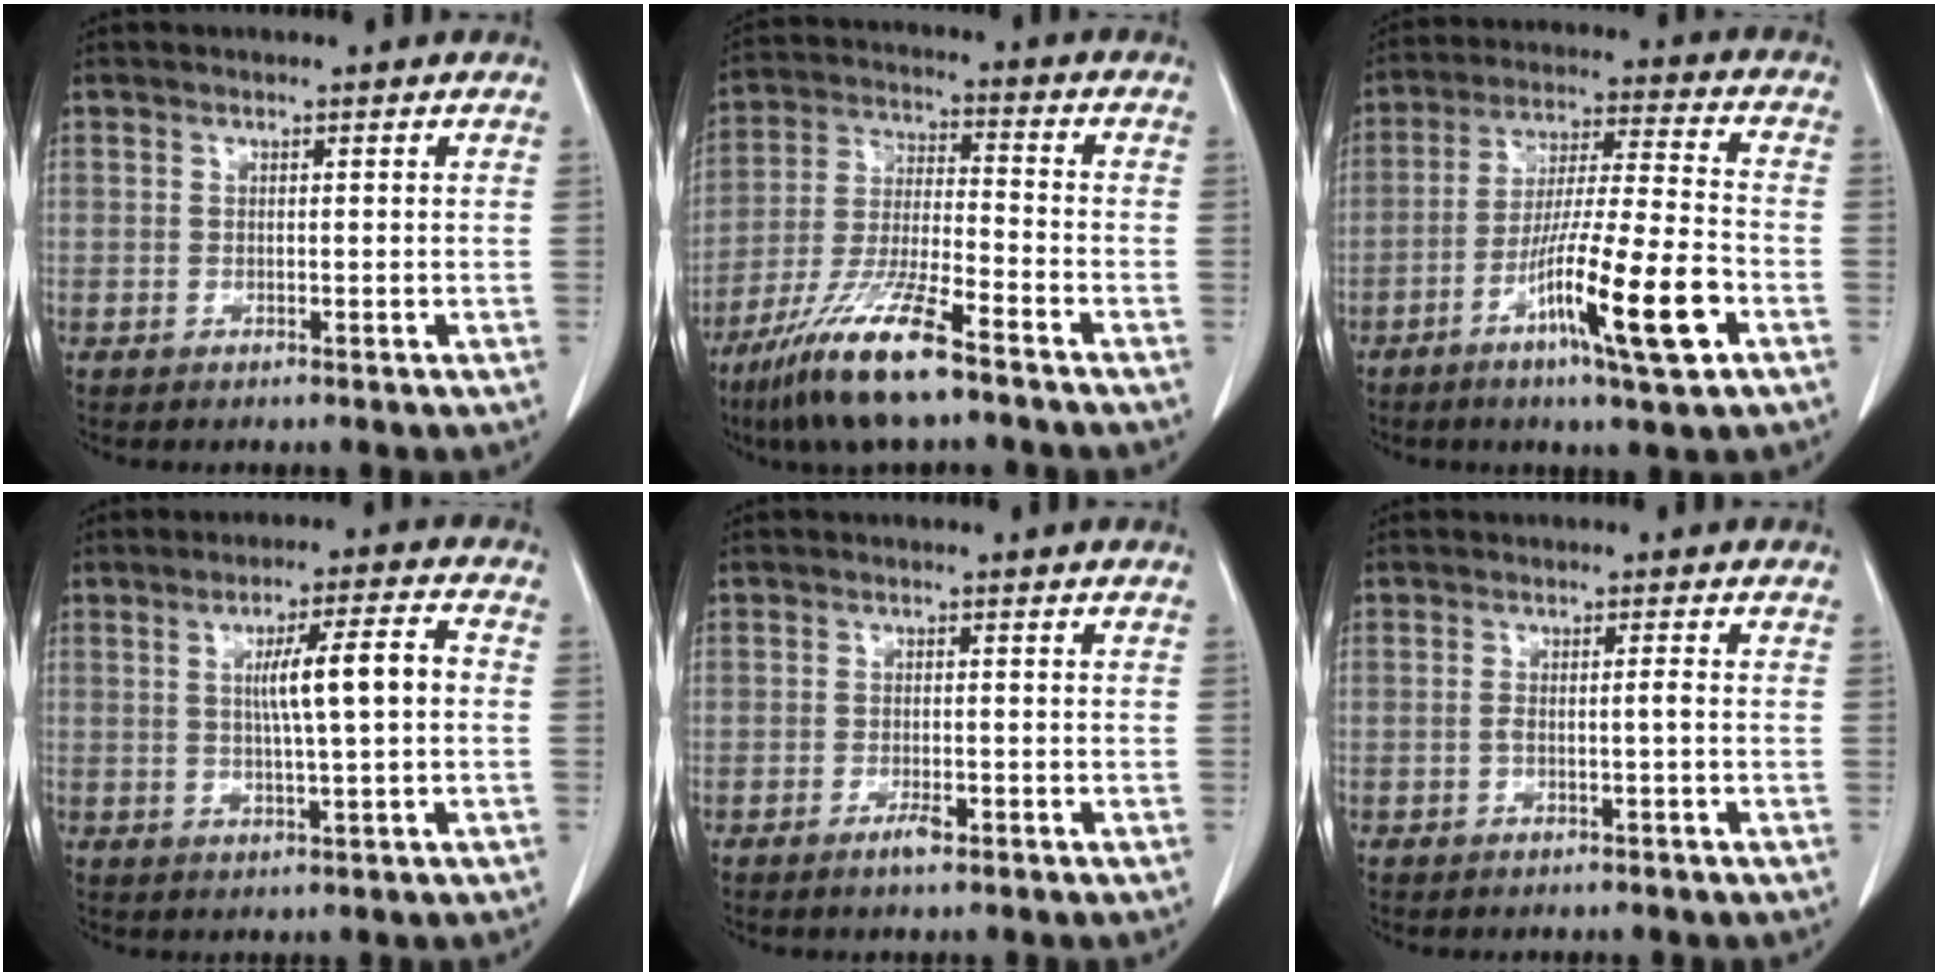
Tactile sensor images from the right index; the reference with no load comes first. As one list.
[{"total": 12.4, "force": [-8.4, 1.3, 9.0], "torque": [-0.187, -0.028, -0.159]}, {"total": 14.6, "force": [-6.4, 0.3, 13.2], "torque": [-0.234, -0.014, -0.108]}, {"total": 7.9, "force": [0.6, 0.3, 7.9], "torque": [-0.125, 0.009, 0.009]}, {"total": 1.9, "force": [-1.2, 0.3, 1.4], "torque": [-0.025, 0.000, -0.018]}, {"total": 1.5, "force": [-0.5, -0.1, 1.4], "torque": [-0.024, 0.003, -0.008]}]